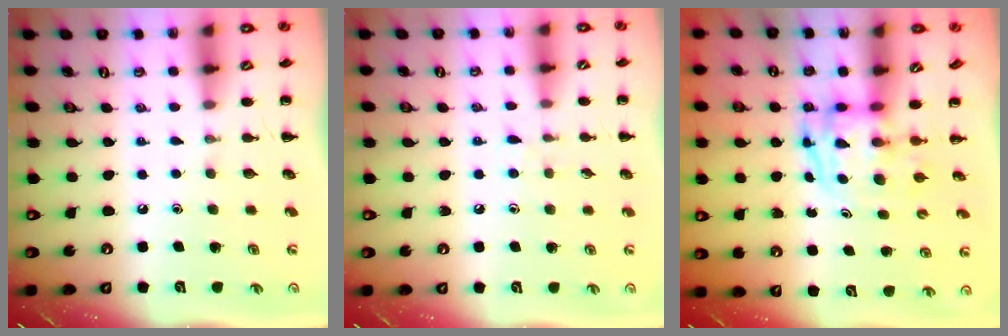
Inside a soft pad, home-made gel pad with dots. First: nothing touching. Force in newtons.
{"total": 4.7, "press": 4.2, "slide": 2.0}
{"total": 3.7, "press": 3.7, "slide": 0.5}